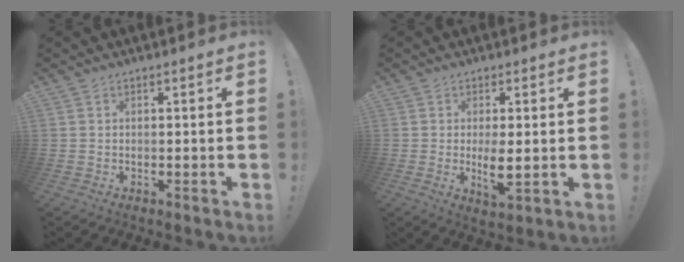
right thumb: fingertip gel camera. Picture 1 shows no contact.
{"total": 5.4, "force": [0.6, 1.6, 5.1], "torque": [-0.087, -0.016, 0.010]}